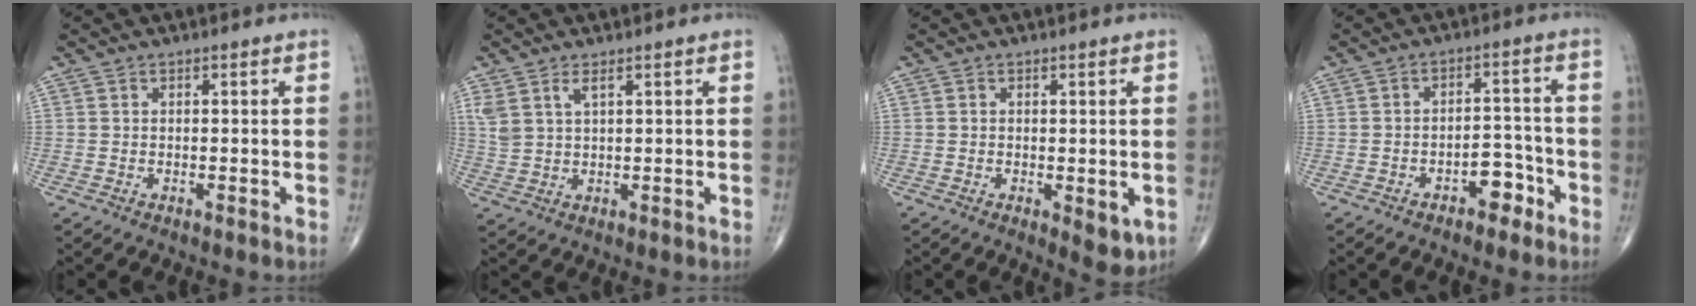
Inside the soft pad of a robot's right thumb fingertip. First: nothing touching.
{"total": 3.9, "force": [2.3, 1.4, 2.9], "torque": [-0.067, -0.005, 0.054]}
{"total": 4.1, "force": [-0.9, 1.8, 3.6], "torque": [-0.039, -0.011, -0.007]}
{"total": 5.3, "force": [-3.0, 3.0, 3.2], "torque": [-0.025, 0.032, -0.046]}